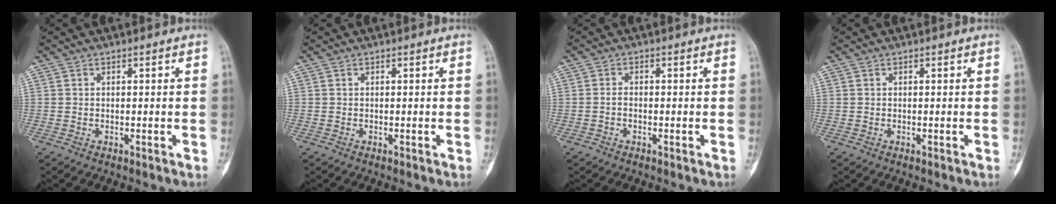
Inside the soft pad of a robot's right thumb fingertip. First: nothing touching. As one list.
[{"total": 0.0}, {"total": 1.3, "force": [-0.5, 0.8, 0.9], "torque": [-0.016, 0.005, -0.012]}, {"total": 0.0}]